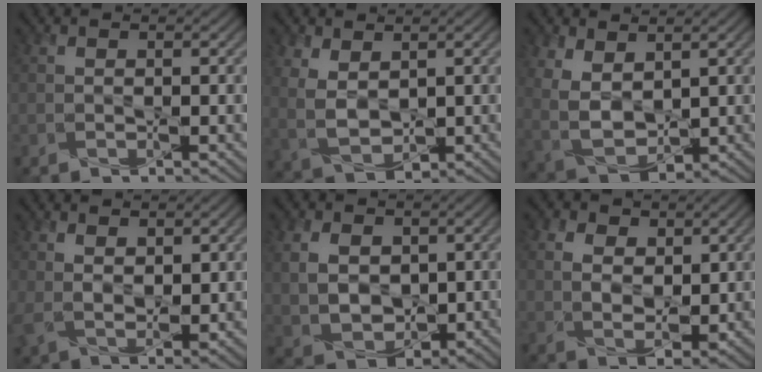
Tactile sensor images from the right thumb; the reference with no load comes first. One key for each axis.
{"total": 6.1, "fx": 2.3, "fy": 3.7, "fz": 4.2, "tx": -0.113, "ty": -0.004, "tz": 0.051}
{"total": 7.8, "fx": 2.6, "fy": 4.9, "fz": 5.6, "tx": -0.157, "ty": -0.008, "tz": 0.059}
{"total": 5.0, "fx": 2.2, "fy": 2.7, "fz": 3.5, "tx": -0.079, "ty": -0.013, "tz": 0.045}
{"total": 8.8, "fx": 1.2, "fy": 6.6, "fz": 5.6, "tx": -0.149, "ty": -0.009, "tz": 0.029}
{"total": 6.7, "fx": 2.9, "fy": 4.5, "fz": 4.0, "tx": -0.108, "ty": 0.001, "tz": 0.055}